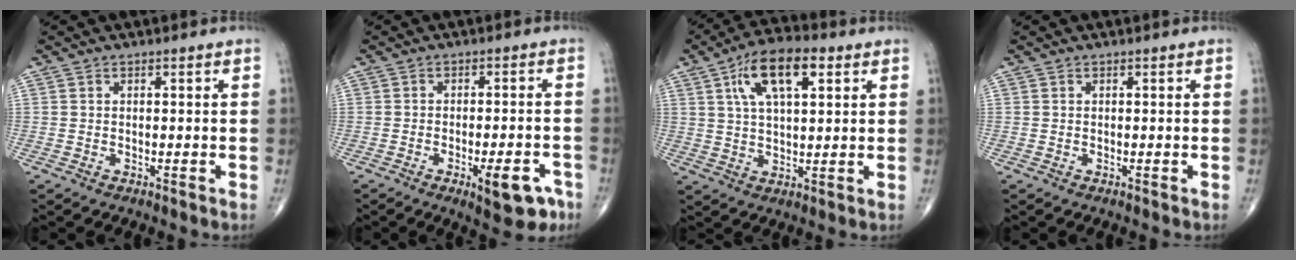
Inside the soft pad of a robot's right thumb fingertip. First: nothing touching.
{"total": 8.5, "force": [-4.2, 2.9, 6.8], "torque": [-0.076, 0.015, -0.050]}
{"total": 12.3, "force": [4.9, 5.3, 9.9], "torque": [-0.166, 0.005, 0.082]}
{"total": 0.0}